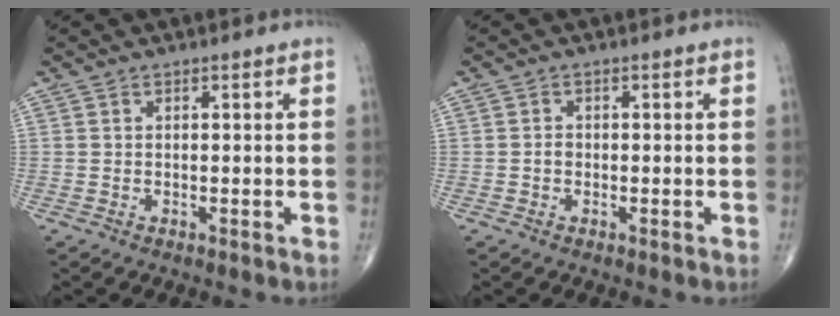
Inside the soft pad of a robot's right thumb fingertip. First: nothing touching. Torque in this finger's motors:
{"motor_torque": [0.21, 0.19, 0.31, -0.10, -0.01]}